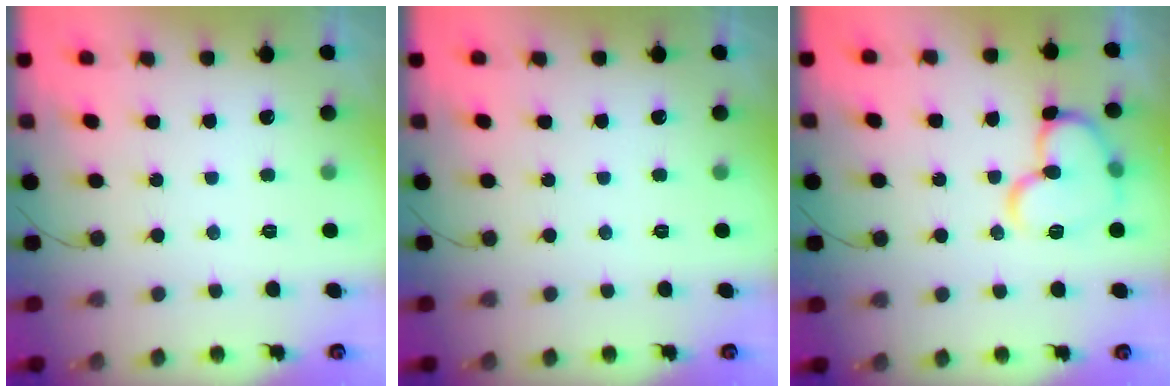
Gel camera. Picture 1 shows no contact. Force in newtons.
{"total": 0.0}
{"total": 13.3, "press": 13.3, "slide": 1.0}